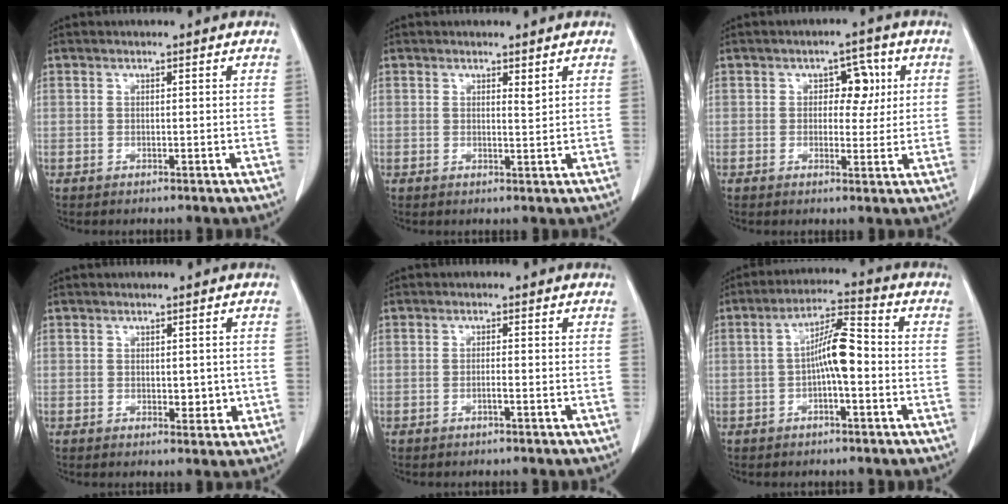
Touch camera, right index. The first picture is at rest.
{"total": 1.0, "force": [0.7, 0.1, 0.7], "torque": [-0.014, -0.007, 0.012]}
{"total": 2.9, "force": [0.7, 1.8, 2.2], "torque": [-0.023, 0.010, 0.008]}
{"total": 2.8, "force": [-0.1, 1.6, 2.3], "torque": [-0.024, -0.004, 0.005]}
{"total": 0.9, "force": [-0.5, -0.1, 0.8], "torque": [-0.015, 0.001, -0.008]}
{"total": 7.1, "force": [-0.8, 1.5, 6.9], "torque": [-0.128, 0.023, -0.018]}